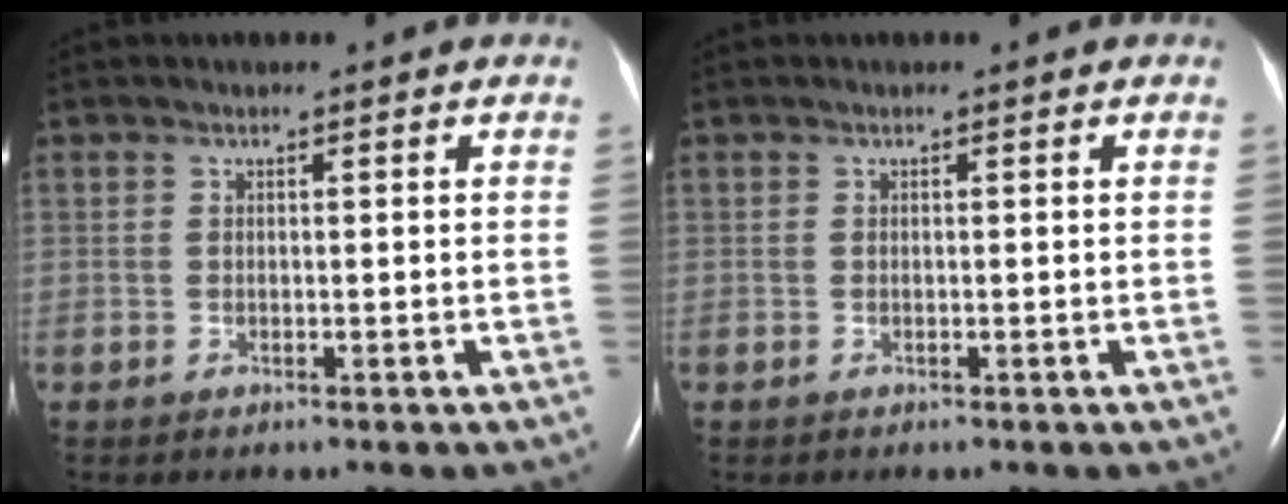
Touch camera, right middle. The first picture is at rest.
{"total": 0.0}